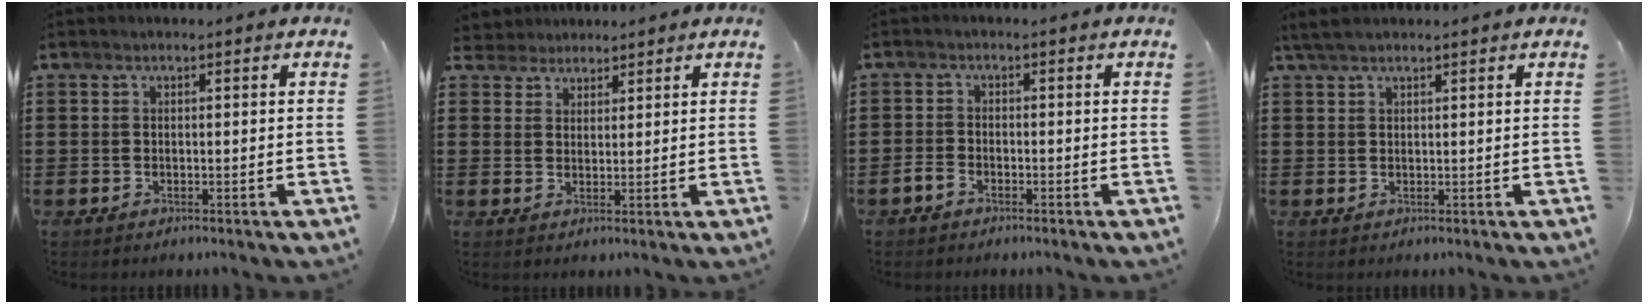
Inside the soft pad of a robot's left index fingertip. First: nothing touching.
{"total": 2.6, "force": [2.3, 1.3, -0.3], "torque": [-0.007, 0.004, 0.043]}
{"total": 1.7, "force": [-1.4, 0.8, 0.6], "torque": [-0.024, 0.002, -0.032]}
{"total": 2.2, "force": [1.7, 0.5, 1.4], "torque": [-0.031, 0.001, 0.032]}